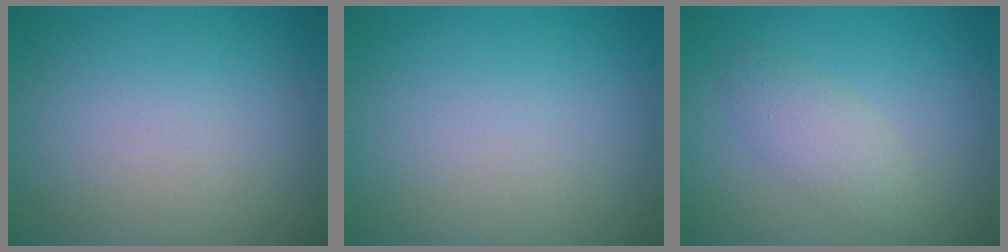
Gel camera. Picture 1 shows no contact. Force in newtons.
{"total": 0.0}
{"total": 2.3, "press": 2.3, "slide": 0.2}